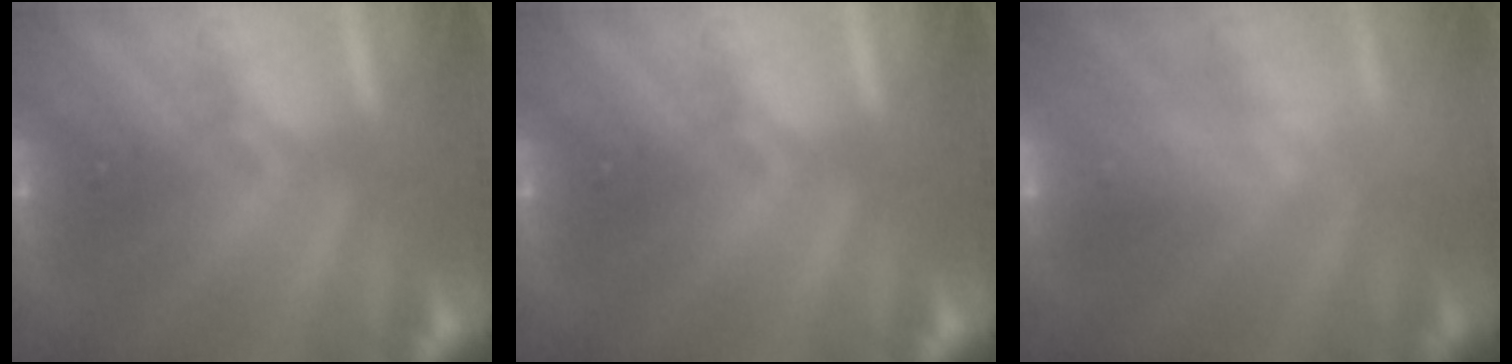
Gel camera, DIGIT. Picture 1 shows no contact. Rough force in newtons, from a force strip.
{"total": 0.0}
{"total": 2.4}